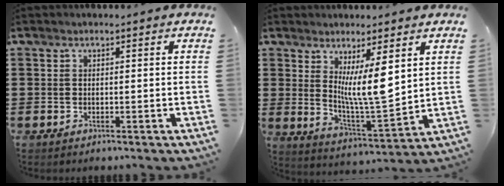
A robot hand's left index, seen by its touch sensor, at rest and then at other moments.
{"total": 9.2, "force": [4.3, 1.6, 7.9], "torque": [-0.143, -0.029, 0.073]}